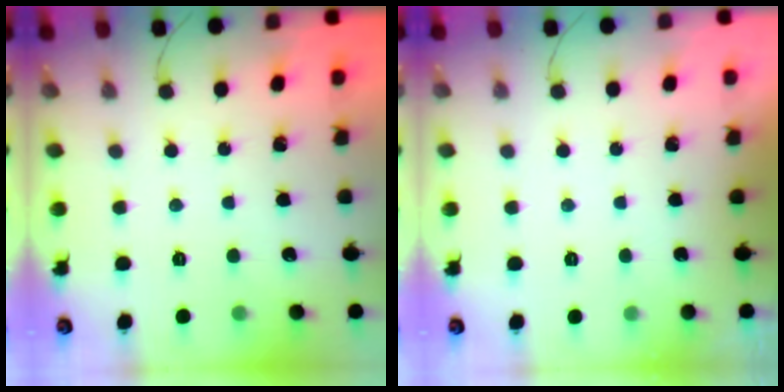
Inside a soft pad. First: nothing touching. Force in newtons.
{"total": 0.0}